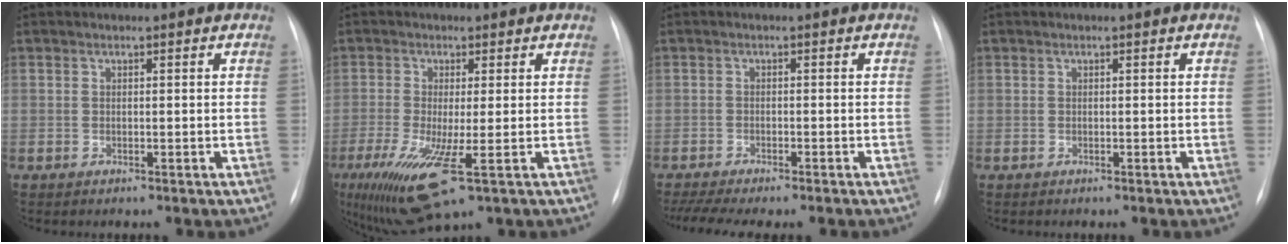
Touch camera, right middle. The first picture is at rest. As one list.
[{"total": 9.3, "force": [-3.2, 1.2, 8.7], "torque": [-0.167, -0.031, -0.051]}, {"total": 8.7, "force": [-7.2, 1.1, 4.7], "torque": [-0.068, -0.001, -0.108]}, {"total": 0.0}]